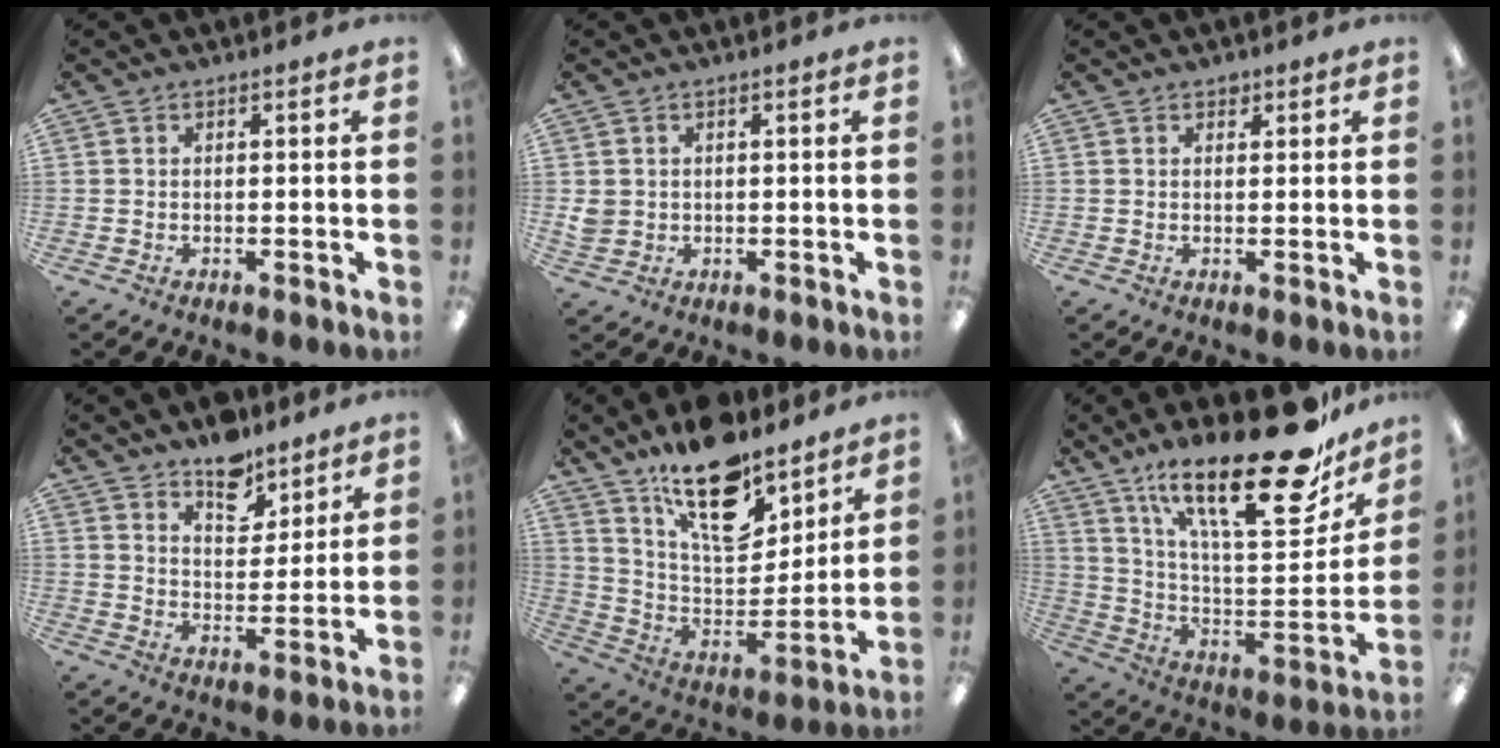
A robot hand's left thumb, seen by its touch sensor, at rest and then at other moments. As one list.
[{"total": 2.7, "force": [0.4, 2.6, 0.7], "torque": [-0.008, 0.001, 0.007]}, {"total": 1.4, "force": [1.1, 0.9, 0.3], "torque": [0.001, -0.001, 0.018]}, {"total": 9.3, "force": [7.6, 4.7, 2.8], "torque": [-0.021, -0.055, 0.133]}, {"total": 20.2, "force": [14.1, 9.3, 11.0], "torque": [-0.176, -0.094, 0.251]}, {"total": 27.8, "force": [18.9, 8.4, 18.5], "torque": [-0.280, -0.124, 0.313]}]